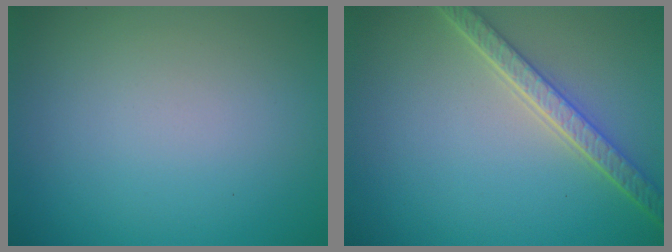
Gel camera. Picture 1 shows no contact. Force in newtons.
{"total": 4.1, "press": 3.4, "slide": 2.2}